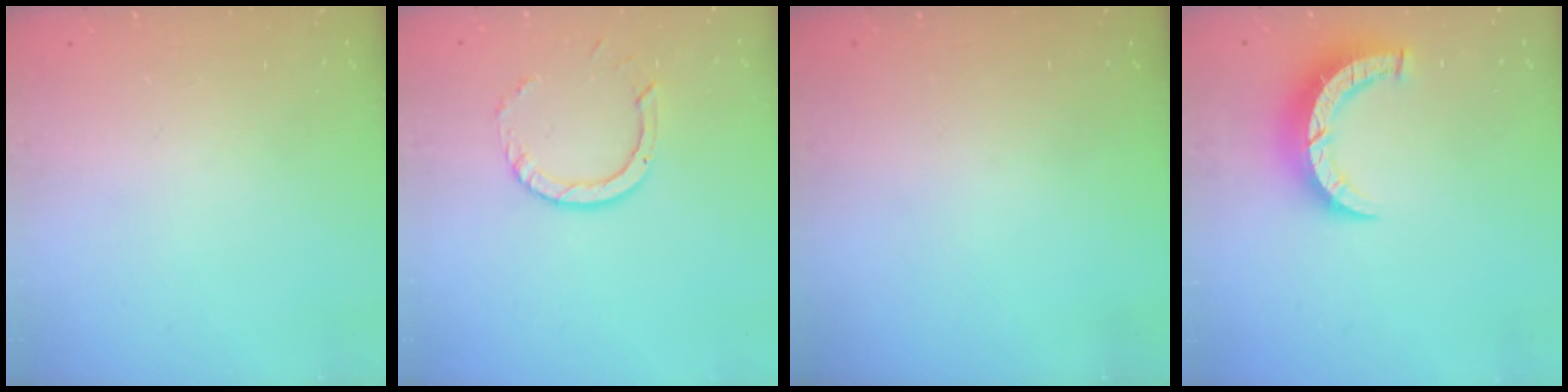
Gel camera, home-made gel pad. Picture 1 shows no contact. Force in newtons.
{"total": 4.2, "press": 4.2, "slide": 0.3}
{"total": 0.0}
{"total": 8.3, "press": 8.3, "slide": 0.6}